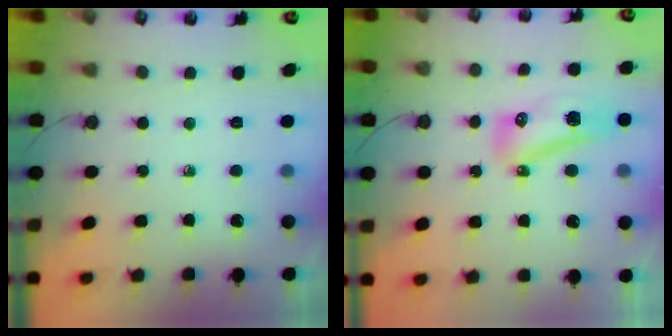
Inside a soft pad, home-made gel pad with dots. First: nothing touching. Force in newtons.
{"total": 9.6, "press": 9.5, "slide": 1.2}